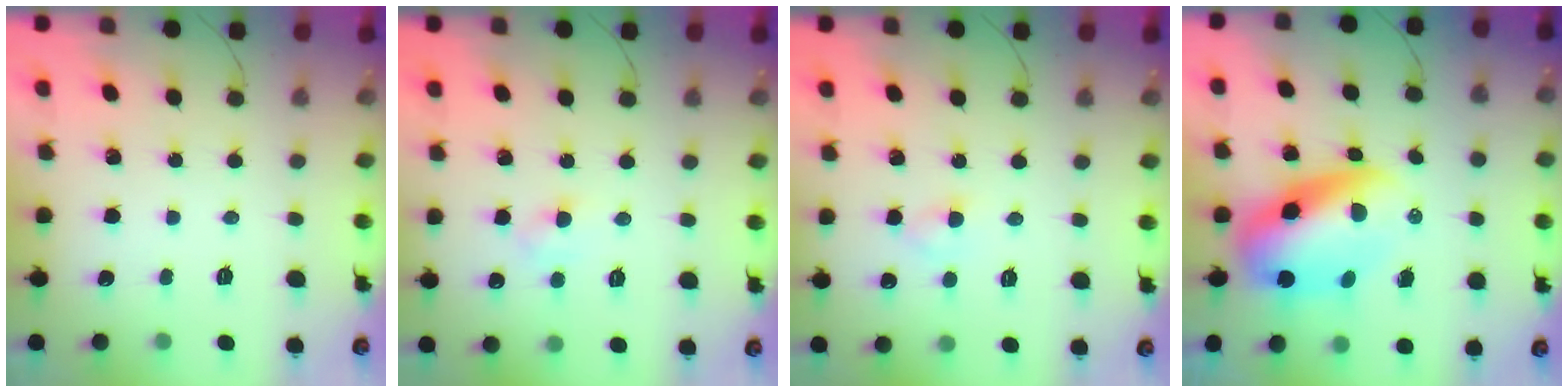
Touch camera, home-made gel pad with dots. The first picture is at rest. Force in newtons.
{"total": 3.8, "press": 3.6, "slide": 1.1}
{"total": 2.7, "press": 2.4, "slide": 1.2}
{"total": 10.5, "press": 10.2, "slide": 2.4}